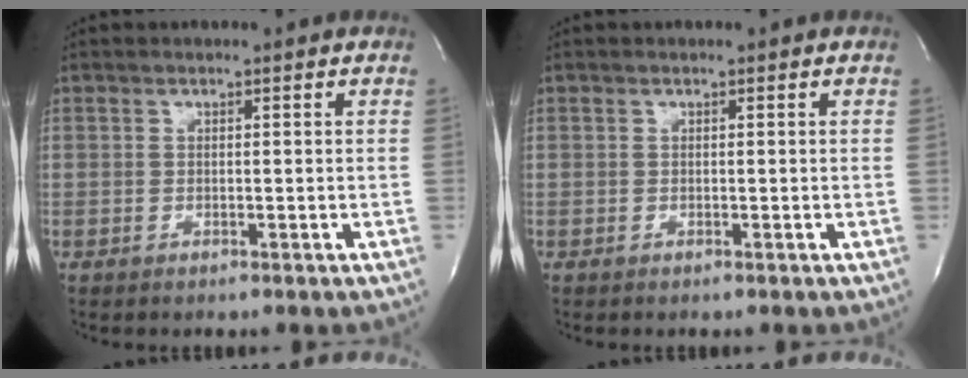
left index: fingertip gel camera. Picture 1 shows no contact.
{"total": 0.0}